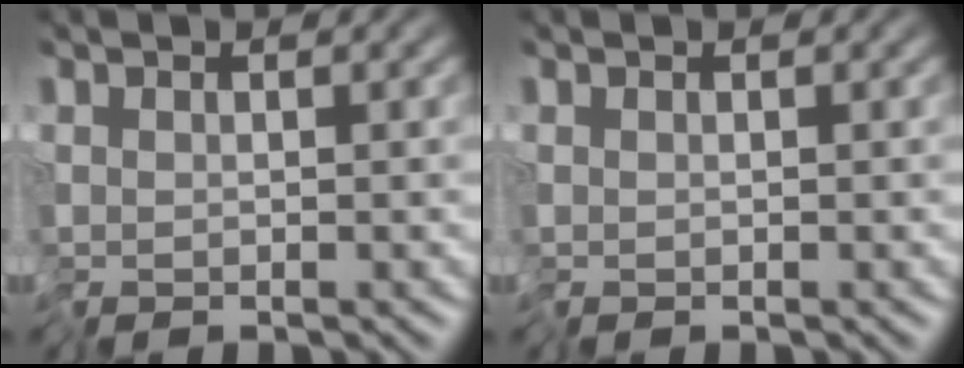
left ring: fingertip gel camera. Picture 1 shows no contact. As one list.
[{"total": 0.0}]